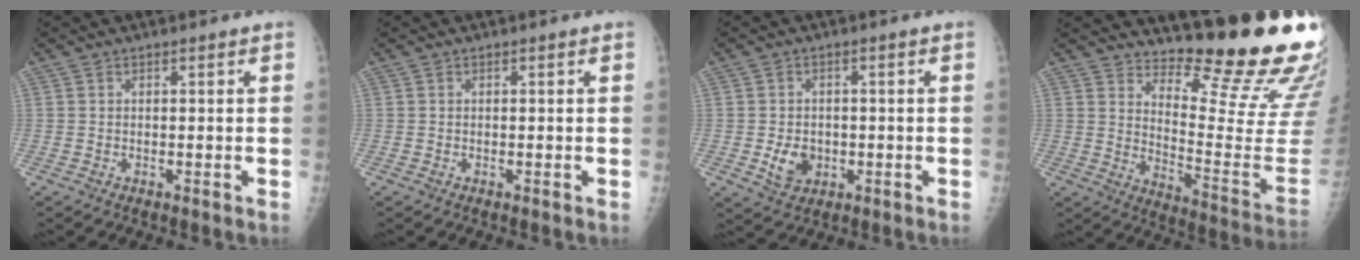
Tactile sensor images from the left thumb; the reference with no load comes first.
{"total": 0.0}
{"total": 5.2, "force": [-1.1, 4.0, 3.1], "torque": [-0.039, 0.002, -0.012]}
{"total": 20.1, "force": [16.8, 2.8, 10.7], "torque": [-0.119, -0.181, 0.231]}